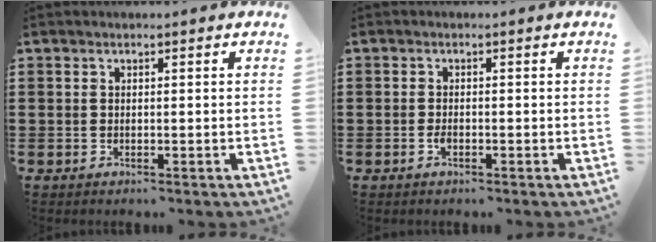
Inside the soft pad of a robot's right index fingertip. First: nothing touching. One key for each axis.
{"total": 1.3, "fx": -0.5, "fy": 0.4, "fz": 1.0, "tx": -0.031, "ty": -0.009, "tz": -0.011}